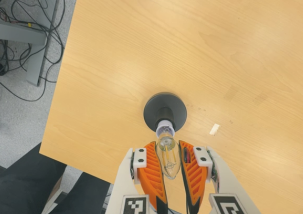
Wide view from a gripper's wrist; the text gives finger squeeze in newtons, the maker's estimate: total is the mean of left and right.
{"total": 20.1, "left": 25.3, "right": 15.0}